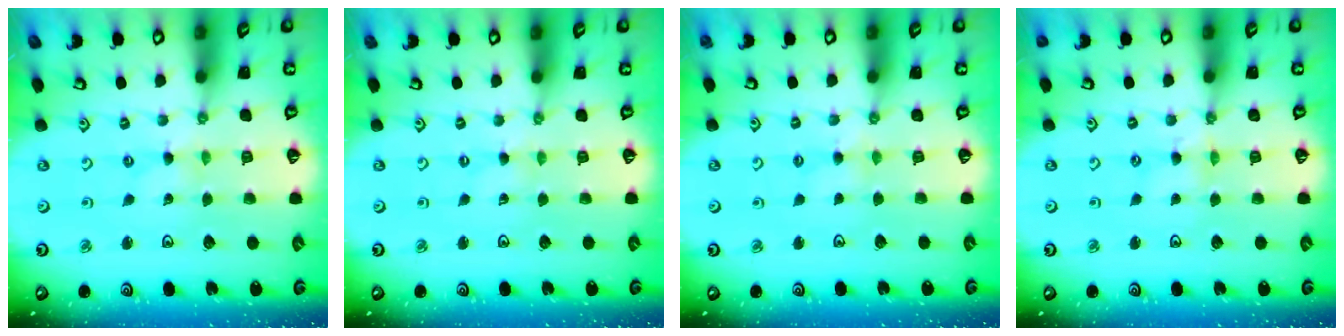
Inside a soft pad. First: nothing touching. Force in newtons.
{"total": 0.0}
{"total": 2.8, "press": 2.8, "slide": 0.4}
{"total": 0.7, "press": 0.6, "slide": 0.2}